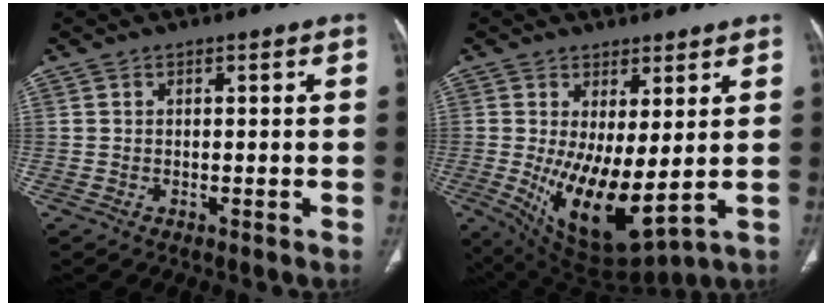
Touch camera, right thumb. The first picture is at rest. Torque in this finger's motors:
{"motor_torque": [2.66, 2.35, 1.91, 0.04, 0.53]}